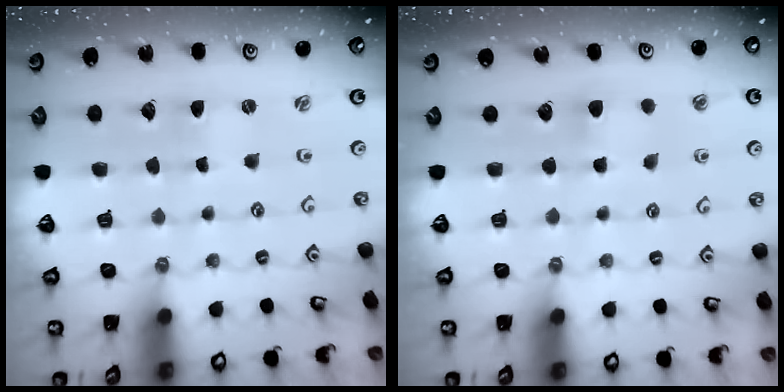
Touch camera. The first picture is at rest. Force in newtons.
{"total": 4.9, "press": 4.8, "slide": 0.8}